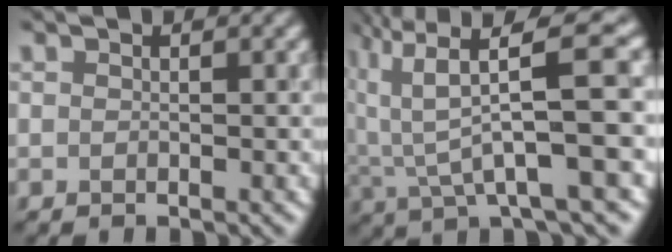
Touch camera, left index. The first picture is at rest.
{"total": 8.4, "force": [2.9, 1.5, 7.7], "torque": [-0.139, 0.020, 0.060]}